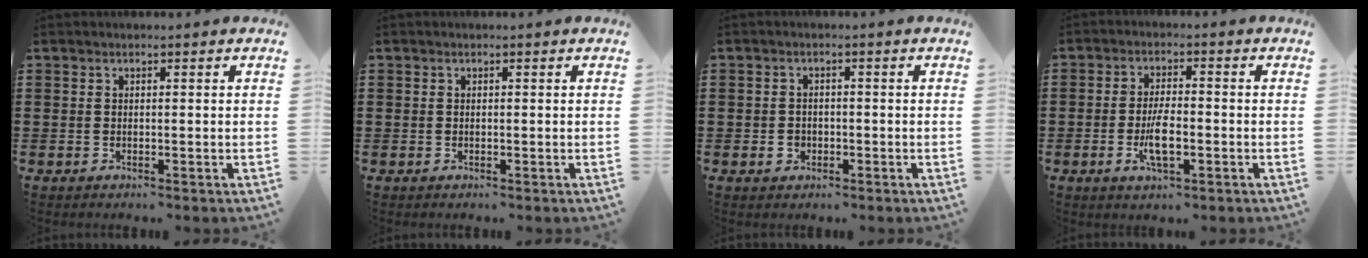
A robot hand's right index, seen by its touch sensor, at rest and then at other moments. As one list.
[{"total": 0.0}, {"total": 1.9, "force": [-0.8, 1.5, 0.8], "torque": [-0.020, 0.001, -0.018]}, {"total": 5.4, "force": [-1.5, 1.8, 4.9], "torque": [-0.101, -0.001, -0.031]}]